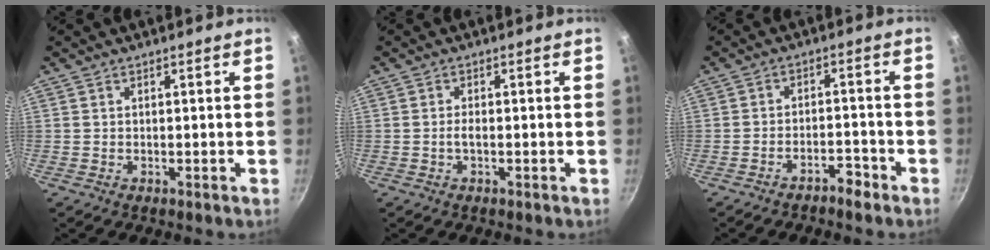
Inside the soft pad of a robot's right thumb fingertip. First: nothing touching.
{"total": 1.3, "force": [-0.4, 0.4, 1.2], "torque": [-0.028, 0.005, -0.010]}
{"total": 3.5, "force": [-2.8, 1.2, 1.7], "torque": [-0.019, 0.032, -0.043]}